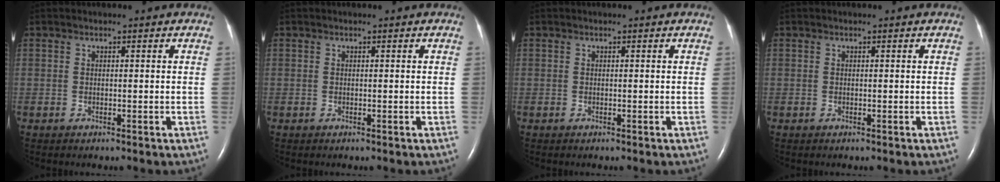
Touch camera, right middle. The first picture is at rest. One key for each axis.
{"total": 0.0}
{"total": 0.0}
{"total": 0.0}